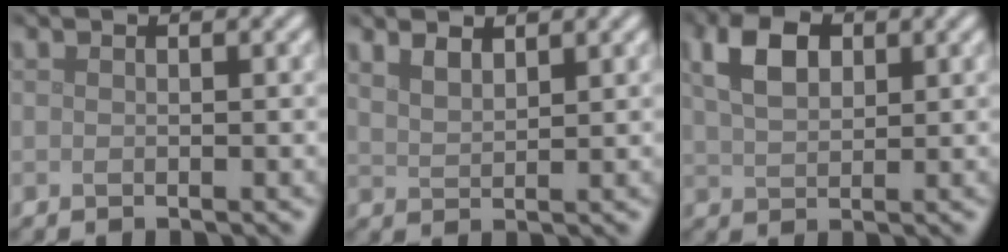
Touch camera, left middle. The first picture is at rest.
{"total": 2.2, "force": [1.7, 0.6, 1.1], "torque": [-0.018, 0.003, 0.033]}
{"total": 4.5, "force": [2.0, 2.7, 3.1], "torque": [-0.068, 0.009, 0.034]}